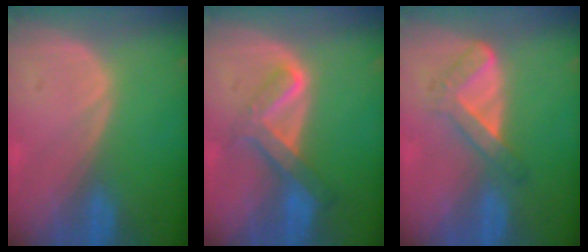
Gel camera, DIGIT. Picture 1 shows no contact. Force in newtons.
{"total": 6.7, "press": 5.6, "slide": 3.6}
{"total": 5.5, "press": 4.7, "slide": 2.9}